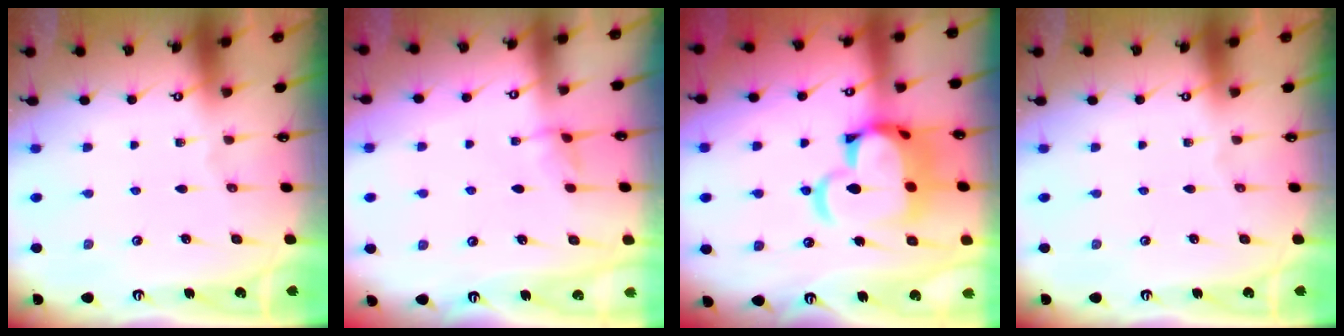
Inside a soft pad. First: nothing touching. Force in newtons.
{"total": 2.9, "press": 2.9, "slide": 0.4}
{"total": 11.3, "press": 11.1, "slide": 1.9}
{"total": 0.0}